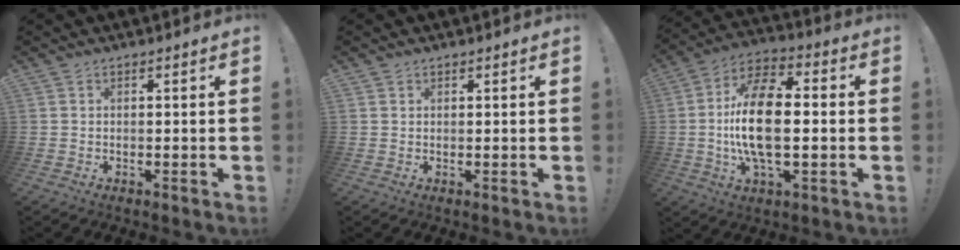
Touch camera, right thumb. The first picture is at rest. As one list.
[{"total": 0.9, "force": [0.7, 0.5, -0.1], "torque": [0.006, -0.003, 0.013]}, {"total": 17.5, "force": [-1.1, 8.1, 15.5], "torque": [-0.290, -0.001, -0.025]}]